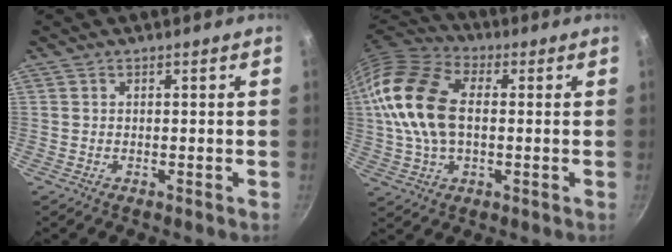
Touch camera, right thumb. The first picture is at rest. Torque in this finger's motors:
{"motor_torque": [-0.89, 1.96, 1.70, -0.25, 0.55]}